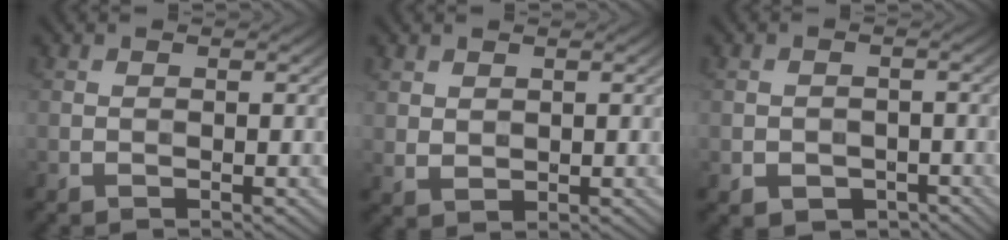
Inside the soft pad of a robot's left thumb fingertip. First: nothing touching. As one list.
[{"total": 2.0, "force": [1.1, 1.4, 0.8], "torque": [-0.022, -0.005, 0.029]}, {"total": 3.5, "force": [-1.8, 2.6, 1.7], "torque": [-0.031, -0.010, -0.027]}]